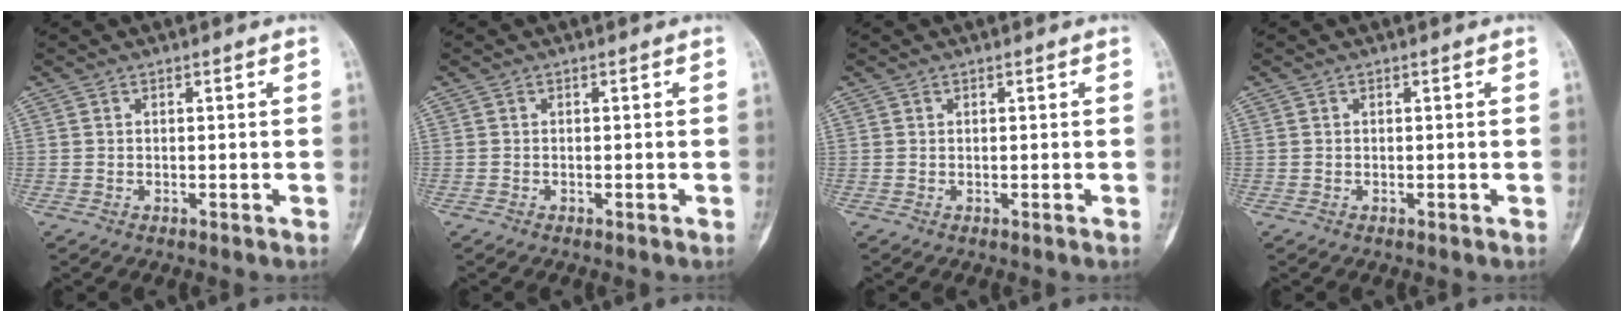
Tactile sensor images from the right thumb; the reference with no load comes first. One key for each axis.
{"total": 0.0}
{"total": 0.0}
{"total": 0.0}